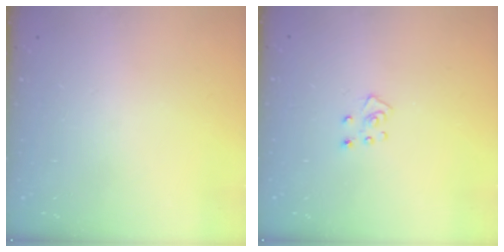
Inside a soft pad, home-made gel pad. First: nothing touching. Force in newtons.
{"total": 4.2, "press": 4.1, "slide": 0.3}